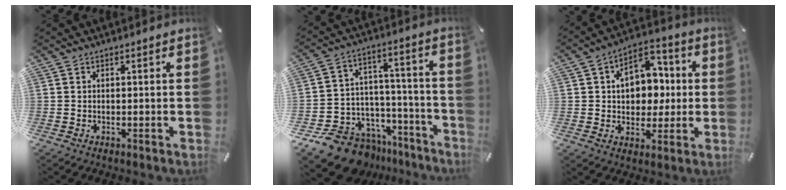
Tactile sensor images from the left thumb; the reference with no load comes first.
{"total": 13.9, "force": [-10.6, 8.3, 3.5], "torque": [-0.047, 0.060, -0.175]}
{"total": 11.0, "force": [0.8, 8.6, 6.8], "torque": [-0.089, 0.009, 0.015]}